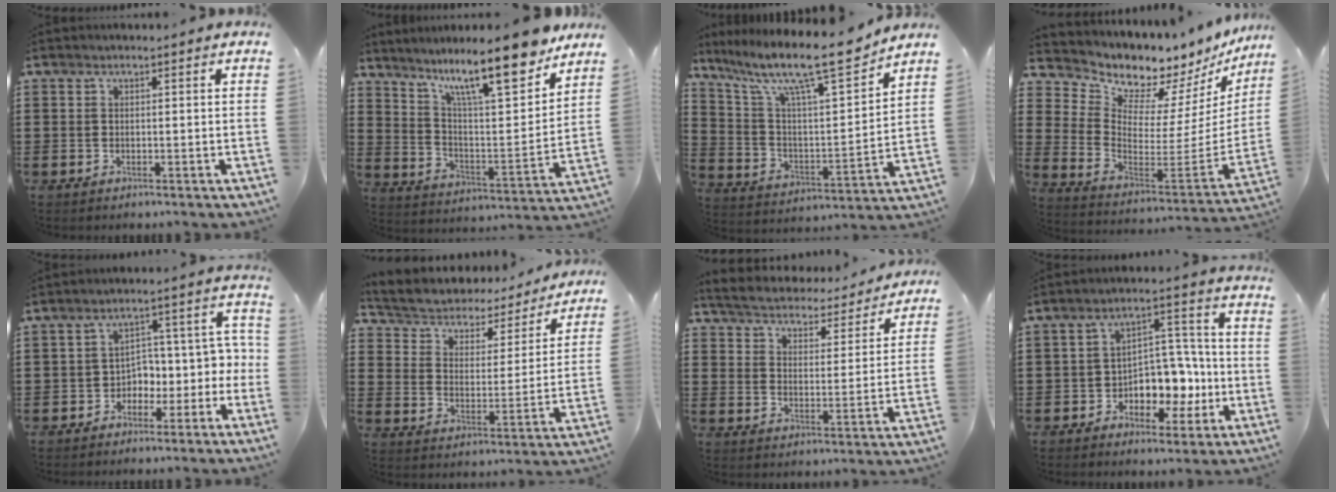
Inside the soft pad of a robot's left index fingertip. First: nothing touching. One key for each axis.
{"total": 13.5, "fx": 10.3, "fy": 2.3, "fz": 8.4, "tx": -0.160, "ty": -0.053, "tz": 0.171}
{"total": 13.2, "fx": 10.5, "fy": 1.5, "fz": 7.8, "tx": -0.166, "ty": -0.073, "tz": 0.170}
{"total": 6.2, "fx": 6.0, "fy": 1.6, "fz": 0.1, "tx": -0.048, "ty": -0.067, "tz": 0.101}
{"total": 4.0, "fx": -2.3, "fy": 3.1, "fz": 0.8, "tx": -0.030, "ty": -0.005, "tz": -0.051}
{"total": 3.6, "fx": 3.3, "fy": 1.4, "fz": 0.4, "tx": -0.032, "ty": -0.030, "tz": 0.047}
{"total": 3.9, "fx": 3.9, "fy": 0.1, "fz": 0.2, "tx": -0.030, "ty": -0.033, "tz": 0.060}
{"total": 6.9, "fx": -1.9, "fy": 5.4, "fz": 3.9, "tx": -0.062, "ty": 0.009, "tz": -0.035}